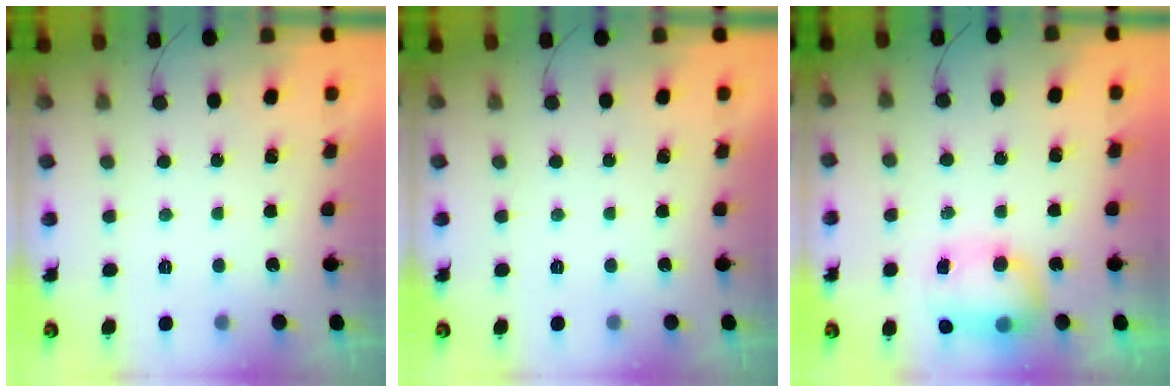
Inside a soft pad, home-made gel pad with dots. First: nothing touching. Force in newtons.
{"total": 0.0}
{"total": 9.4, "press": 8.7, "slide": 3.6}